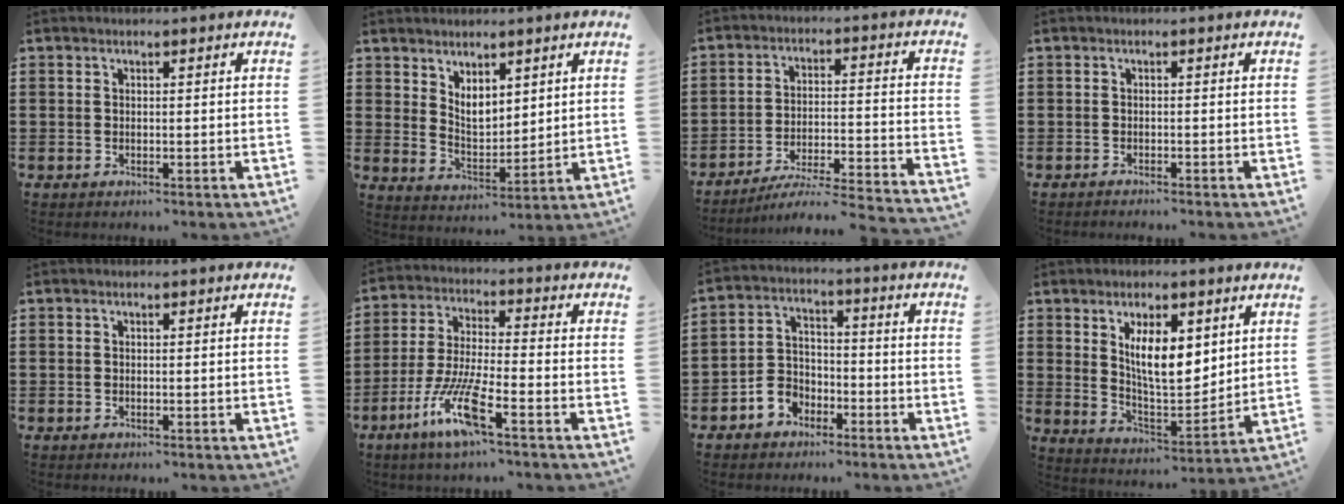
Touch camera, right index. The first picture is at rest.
{"total": 4.4, "force": [3.4, 2.1, 1.8], "torque": [-0.041, -0.012, 0.062]}
{"total": 4.5, "force": [-4.0, -0.3, 2.0], "torque": [-0.040, -0.023, -0.084]}
{"total": 0.9, "force": [-0.9, -0.2, 0.0], "torque": [-0.003, -0.003, -0.018]}
{"total": 0.0}
{"total": 9.8, "force": [-5.8, 1.1, 7.9], "torque": [-0.180, -0.012, -0.113]}
{"total": 4.5, "force": [-3.1, 3.2, 0.5], "torque": [-0.025, 0.014, -0.063]}
{"total": 9.0, "force": [3.8, 3.7, 7.3], "torque": [-0.130, -0.013, 0.064]}